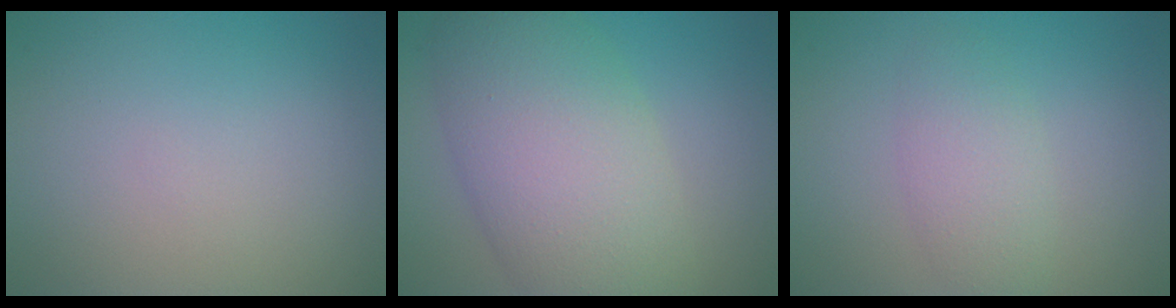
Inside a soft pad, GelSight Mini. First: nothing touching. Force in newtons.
{"total": 9.6, "press": 9.6, "slide": 0.7}
{"total": 2.7, "press": 2.7, "slide": 0.1}